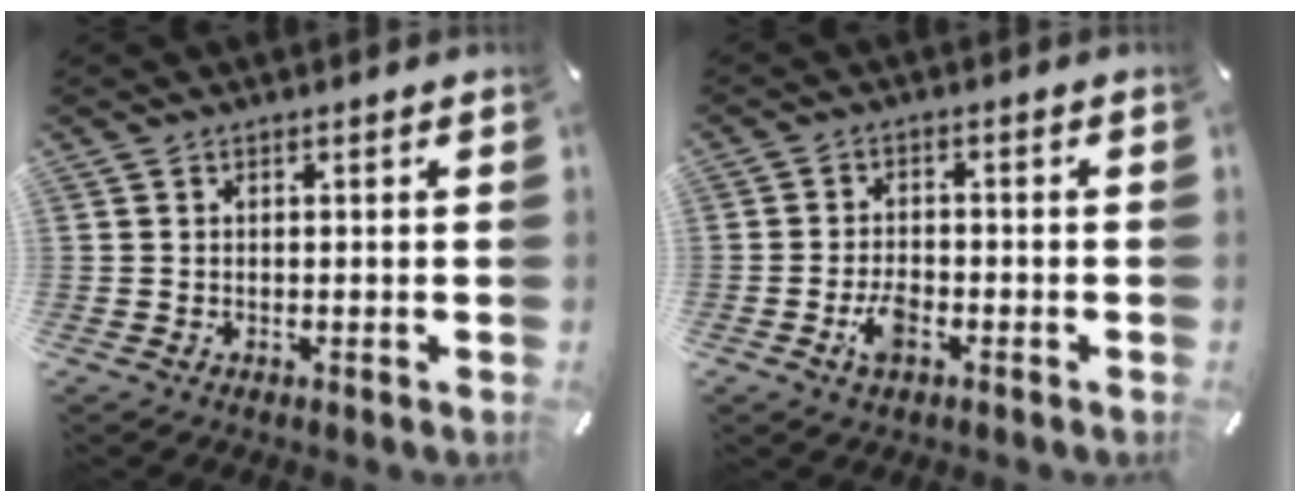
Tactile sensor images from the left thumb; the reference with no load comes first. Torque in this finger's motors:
{"motor_torque": [-0.03, 0.12, 0.11, -0.08, 0.01]}